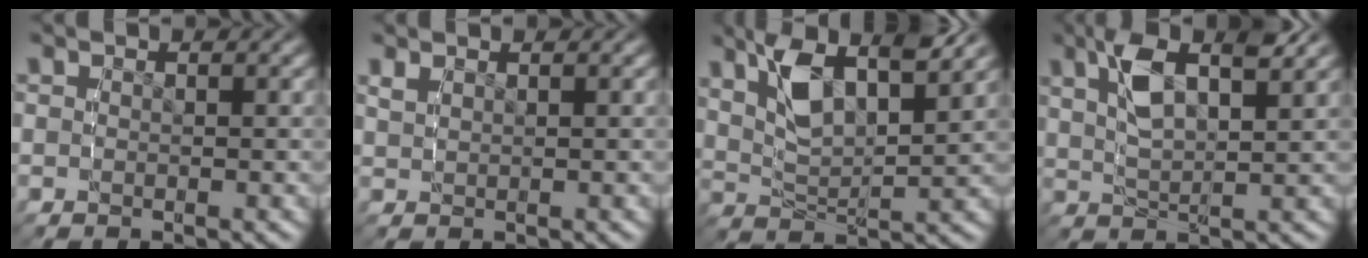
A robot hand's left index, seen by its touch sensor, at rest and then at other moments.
{"total": 0.8, "force": [0.7, 0.0, 0.4], "torque": [-0.008, 0.001, 0.022]}
{"total": 7.3, "force": [3.5, 2.9, 5.7], "torque": [-0.108, 0.001, 0.062]}
{"total": 6.1, "force": [2.6, 2.1, 5.1], "torque": [-0.105, -0.002, 0.049]}